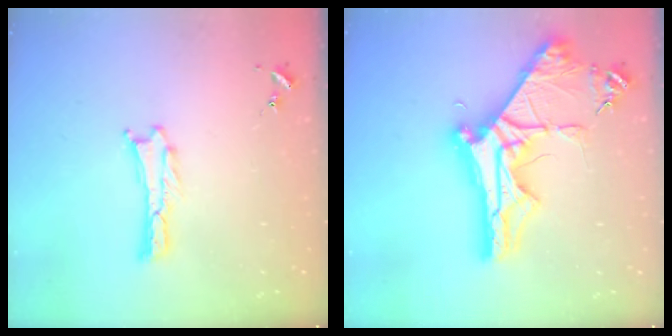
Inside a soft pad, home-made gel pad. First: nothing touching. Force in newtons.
{"total": 10.7, "press": 10.6, "slide": 1.2}